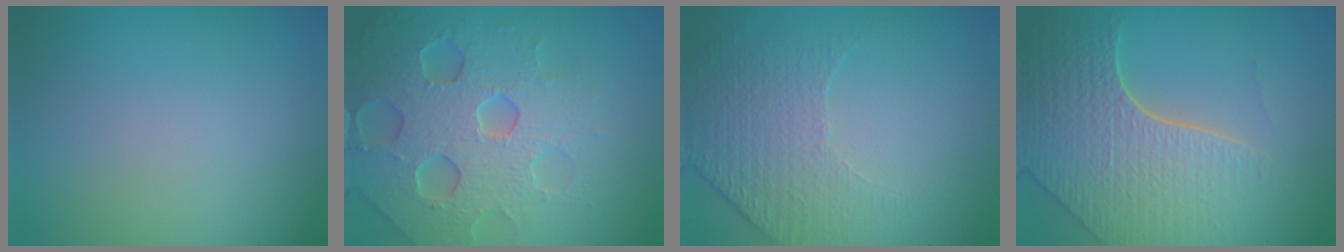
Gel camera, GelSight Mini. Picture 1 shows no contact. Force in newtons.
{"total": 7.2, "press": 7.1, "slide": 1.4}
{"total": 4.7, "press": 3.1, "slide": 3.5}
{"total": 7.6, "press": 5.6, "slide": 5.1}